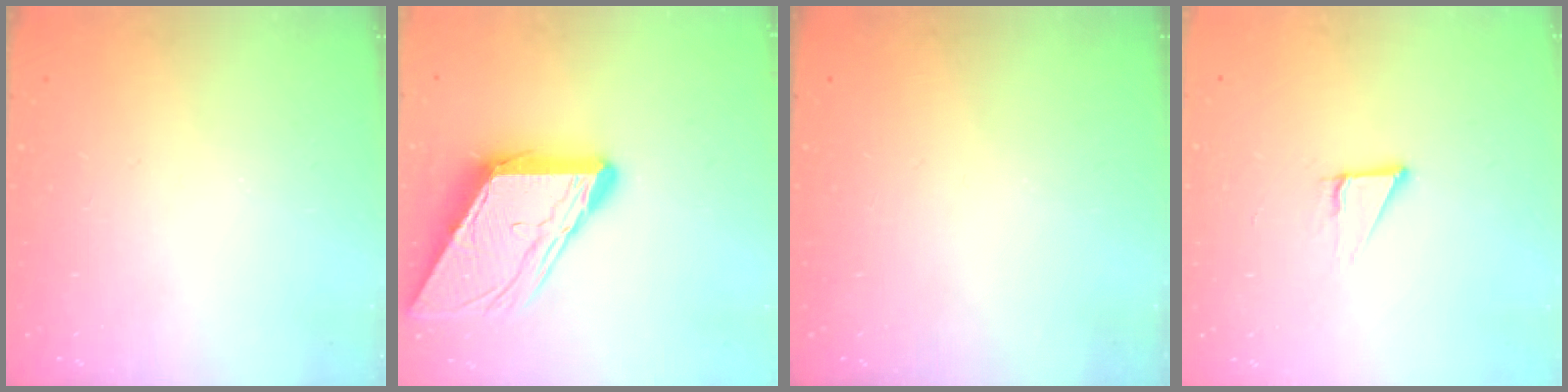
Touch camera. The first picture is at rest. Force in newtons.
{"total": 12.0, "press": 12.0, "slide": 1.2}
{"total": 0.0}
{"total": 2.9, "press": 2.9, "slide": 0.1}